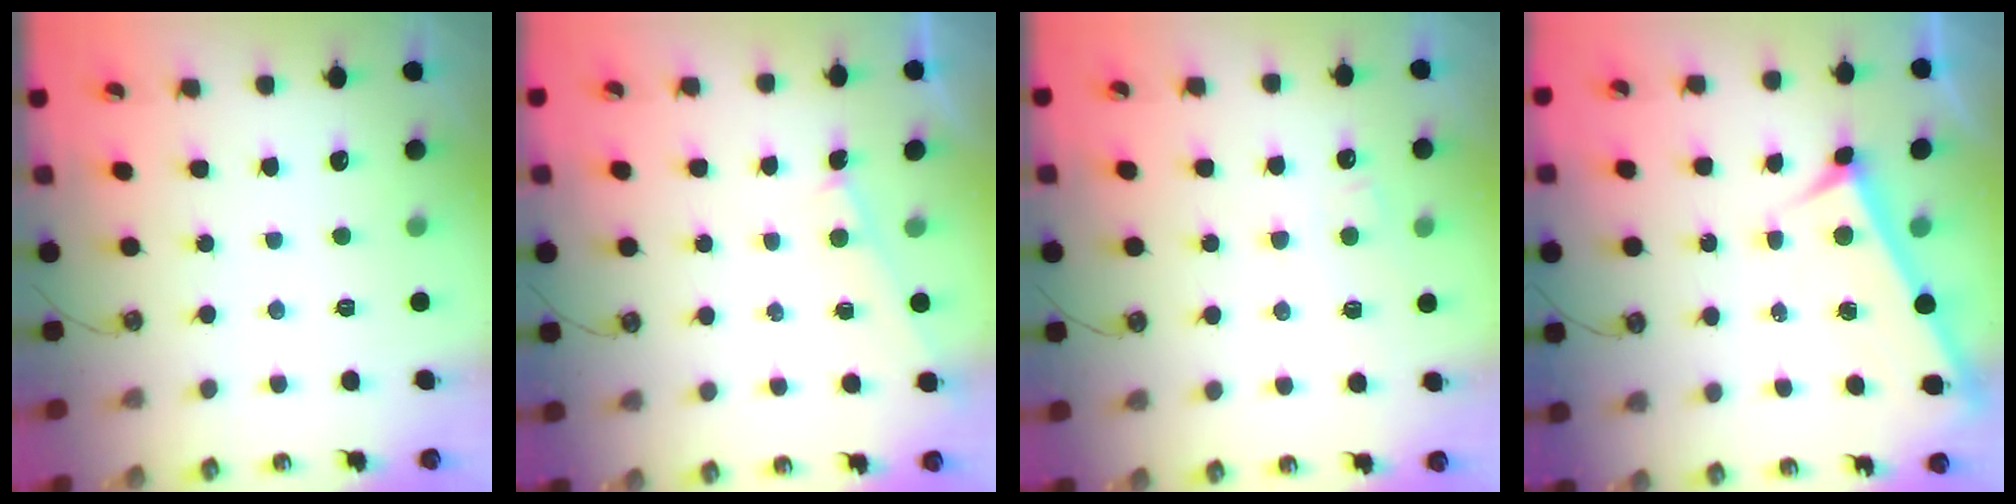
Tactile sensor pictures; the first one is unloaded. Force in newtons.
{"total": 2.3, "press": 2.3, "slide": 0.1}
{"total": 3.2, "press": 3.1, "slide": 0.8}
{"total": 3.9, "press": 3.9, "slide": 0.2}